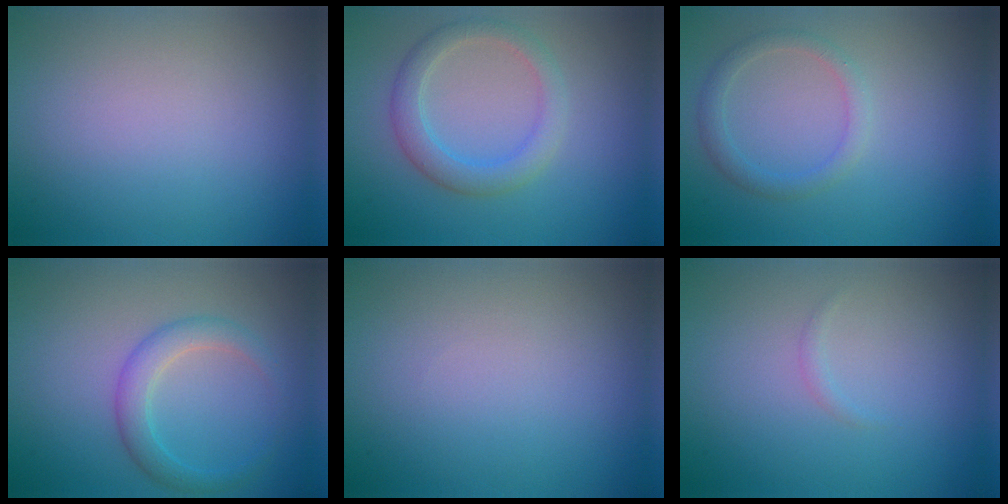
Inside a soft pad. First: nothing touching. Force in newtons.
{"total": 3.1, "press": 3.1, "slide": 0.1}
{"total": 1.8, "press": 1.8, "slide": 0.1}
{"total": 2.8, "press": 2.7, "slide": 0.2}
{"total": 0.0}
{"total": 0.6, "press": 0.6, "slide": 0.1}